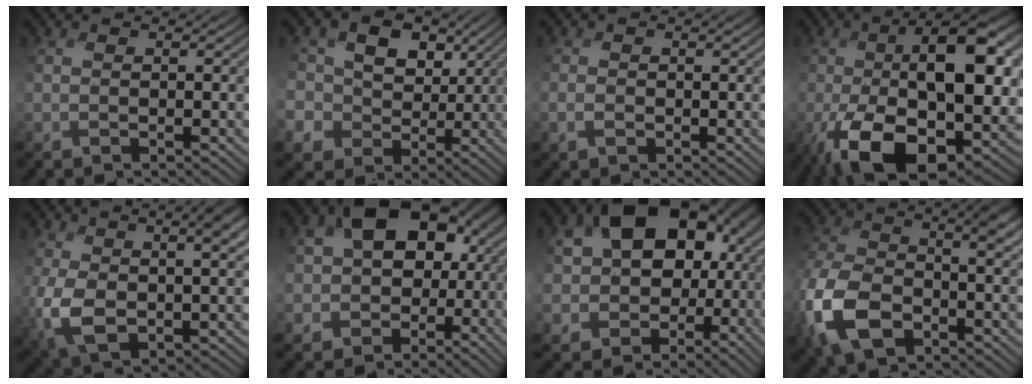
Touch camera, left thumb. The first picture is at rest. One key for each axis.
{"total": 10.8, "fx": 2.5, "fy": 9.1, "fz": 5.3, "tx": -0.128, "ty": 0.011, "tz": 0.029}
{"total": 1.1, "fx": -0.3, "fy": 0.8, "fz": 0.7, "tx": -0.015, "ty": -0.001, "tz": -0.008}
{"total": 18.9, "fx": -3.0, "fy": 9.2, "fz": 16.2, "tx": -0.244, "ty": -0.020, "tz": -0.055}
{"total": 9.9, "fx": 1.3, "fy": 5.1, "fz": 8.4, "tx": -0.187, "ty": -0.014, "tz": 0.026}
{"total": 13.8, "fx": -0.1, "fy": 11.1, "fz": 8.2, "tx": -0.149, "ty": -0.032, "tz": 0.004}
{"total": 16.7, "fx": 1.9, "fy": 13.1, "fz": 10.1, "tx": -0.165, "ty": -0.029, "tz": 0.052}
{"total": 13.1, "fx": -4.6, "fy": 8.1, "fz": 9.2, "tx": -0.235, "ty": -0.035, "tz": -0.091}